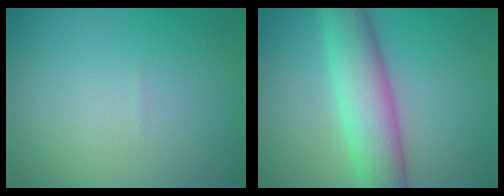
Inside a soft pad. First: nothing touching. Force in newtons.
{"total": 6.8, "press": 6.8, "slide": 0.2}